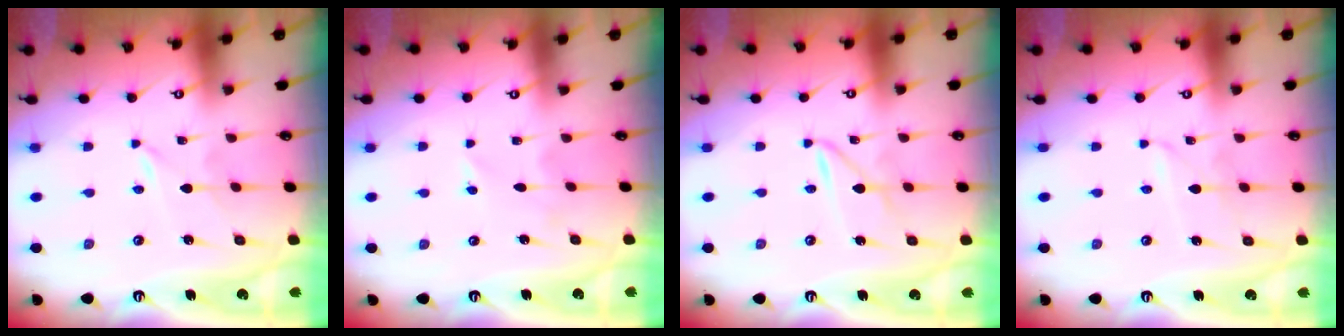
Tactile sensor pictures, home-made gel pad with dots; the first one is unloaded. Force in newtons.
{"total": 4.8, "press": 4.7, "slide": 0.8}
{"total": 2.6, "press": 2.6, "slide": 0.2}
{"total": 2.9, "press": 2.9, "slide": 0.4}